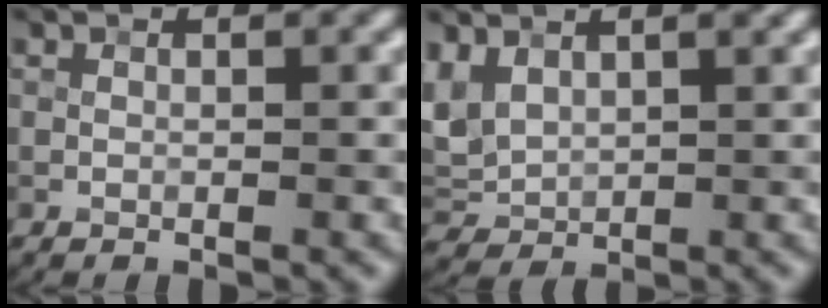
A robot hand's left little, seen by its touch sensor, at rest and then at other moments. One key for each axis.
{"total": 3.6, "fx": 1.7, "fy": 2.4, "fz": 2.1, "tx": -0.058, "ty": 0.006, "tz": 0.036}